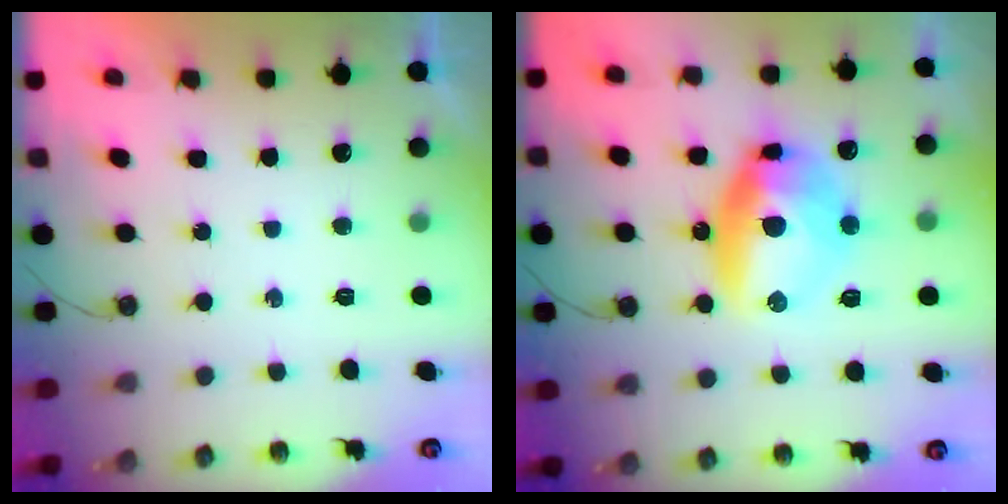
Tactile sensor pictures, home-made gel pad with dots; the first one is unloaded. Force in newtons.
{"total": 13.8, "press": 13.7, "slide": 1.5}